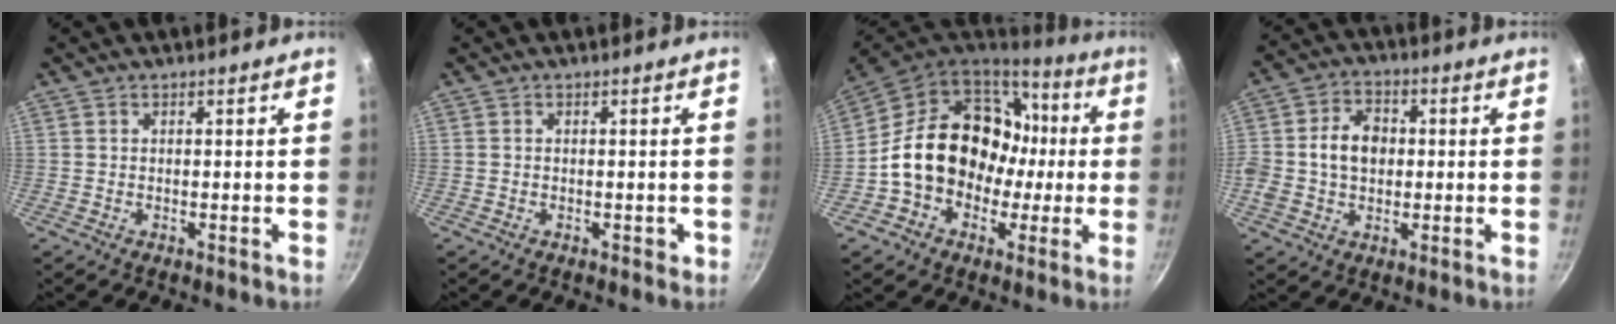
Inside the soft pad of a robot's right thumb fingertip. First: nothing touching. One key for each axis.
{"total": 1.2, "fx": -0.4, "fy": 0.9, "fz": 0.7, "tx": -0.005, "ty": 0.005, "tz": -0.005}
{"total": 21.4, "fx": -0.1, "fy": 17.2, "fz": 12.8, "tx": -0.181, "ty": 0.063, "tz": 0.007}
{"total": 9.5, "fx": 0.3, "fy": 7.3, "fz": 6.2, "tx": -0.091, "ty": 0.015, "tz": -0.006}